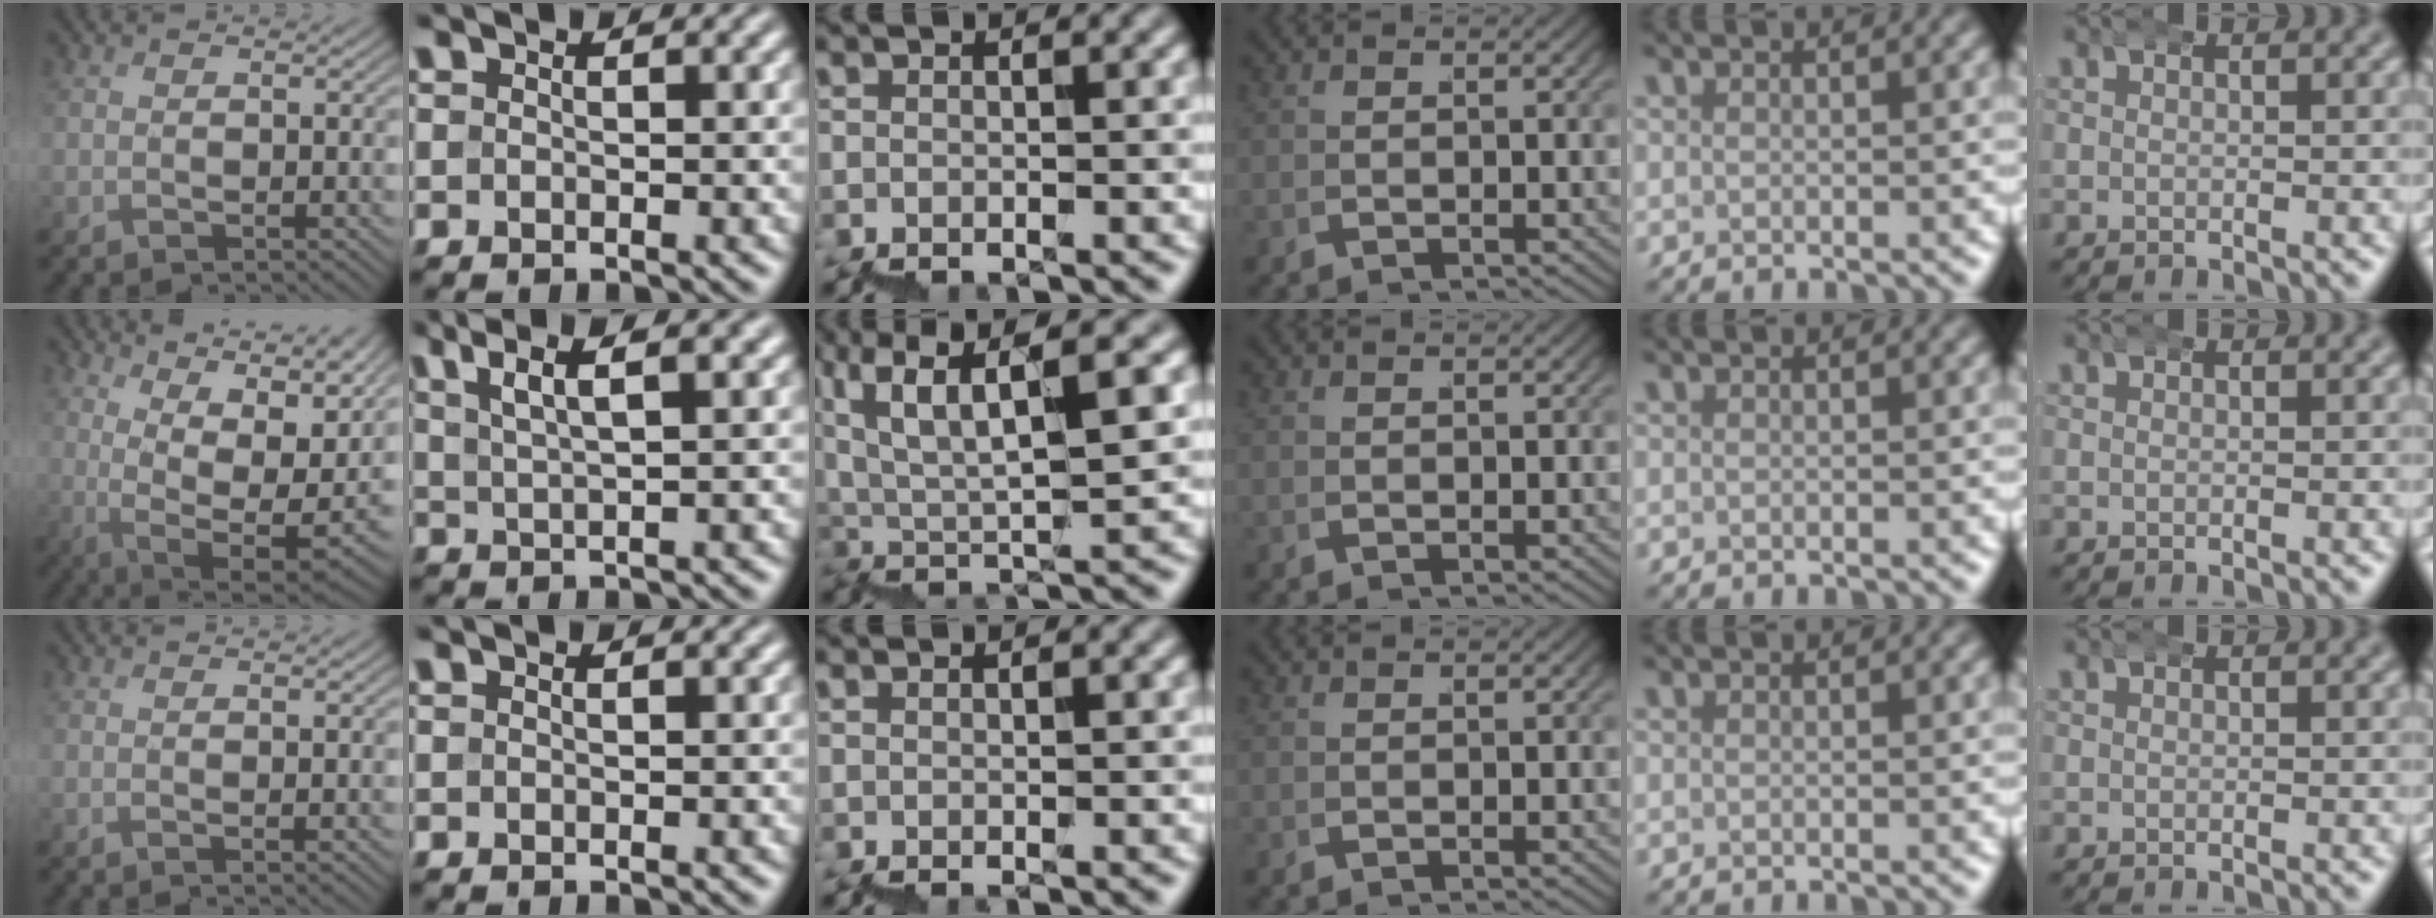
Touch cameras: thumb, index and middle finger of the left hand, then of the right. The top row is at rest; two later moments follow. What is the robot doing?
{"motion": "wrap", "object": "bubble wrap"}